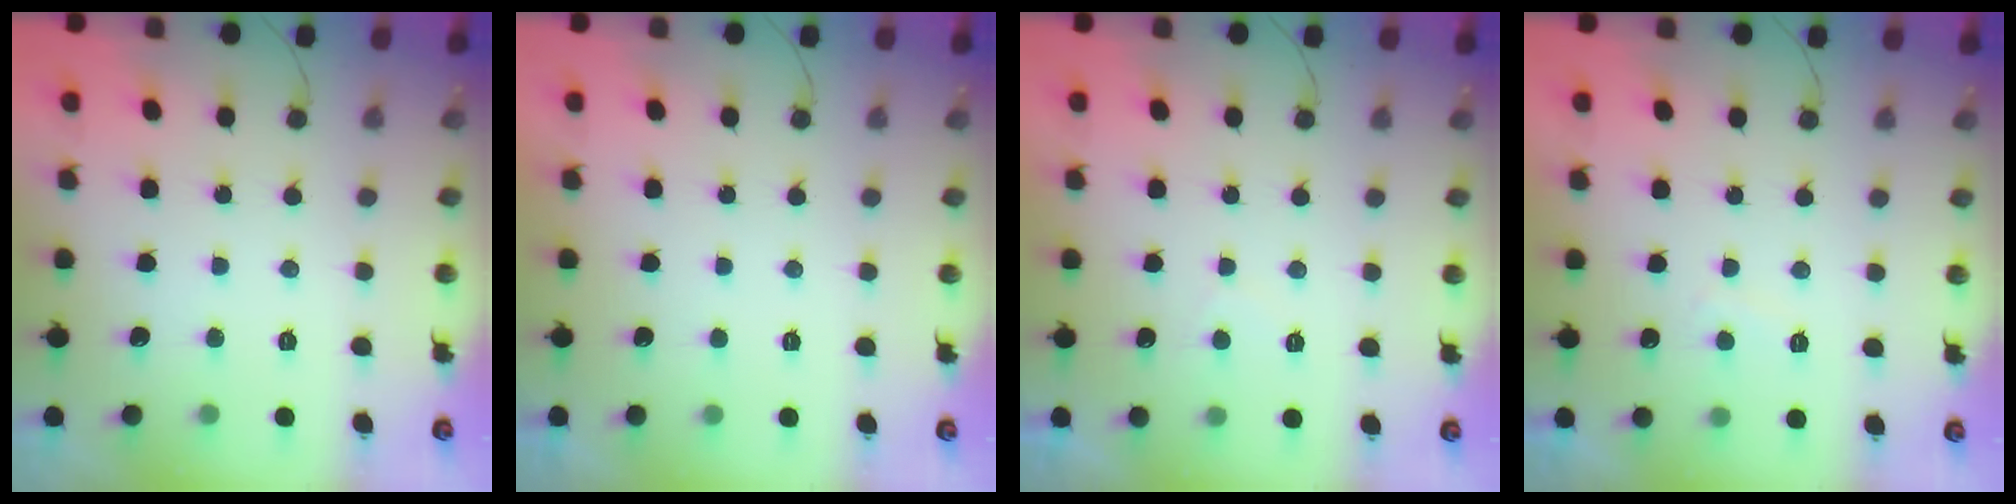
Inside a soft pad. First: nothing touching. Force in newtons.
{"total": 2.2, "press": 2.2, "slide": 0.4}
{"total": 1.7, "press": 1.5, "slide": 0.7}
{"total": 1.1, "press": 1.0, "slide": 0.6}